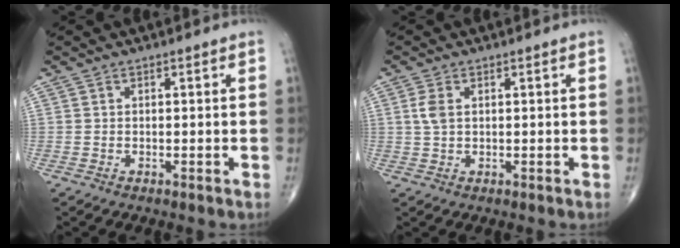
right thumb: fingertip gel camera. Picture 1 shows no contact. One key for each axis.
{"total": 2.7, "fx": 0.6, "fy": 1.5, "fz": 2.2, "tx": -0.054, "ty": 0.004, "tz": 0.014}